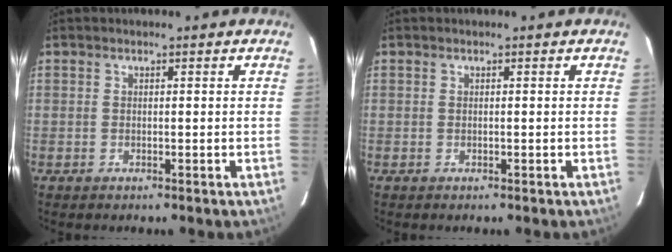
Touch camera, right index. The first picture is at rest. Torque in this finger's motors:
{"motor_torque": [0.00, 0.00, 0.00, 0.00]}